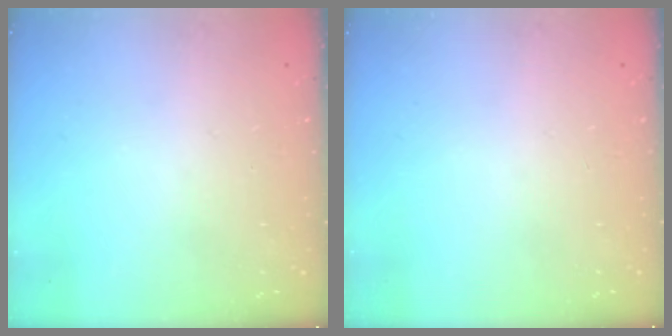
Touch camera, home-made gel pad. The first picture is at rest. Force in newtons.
{"total": 0.0}